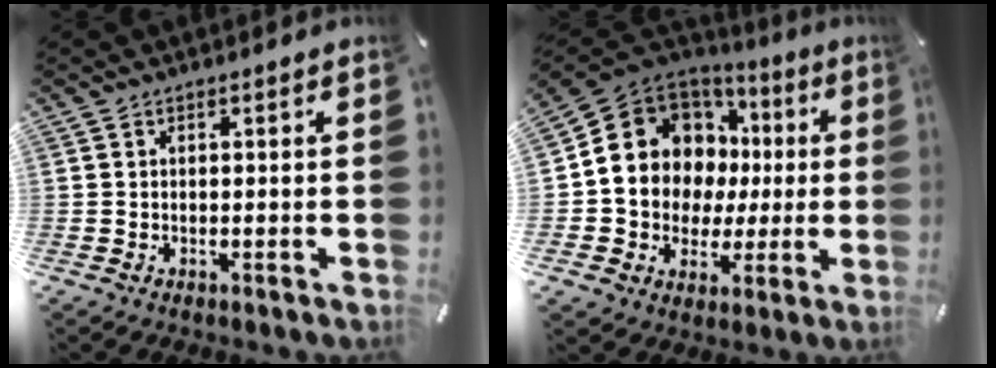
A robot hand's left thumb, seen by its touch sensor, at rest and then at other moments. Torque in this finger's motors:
{"motor_torque": [1.99, 3.02, 2.10, -0.47, 0.50]}